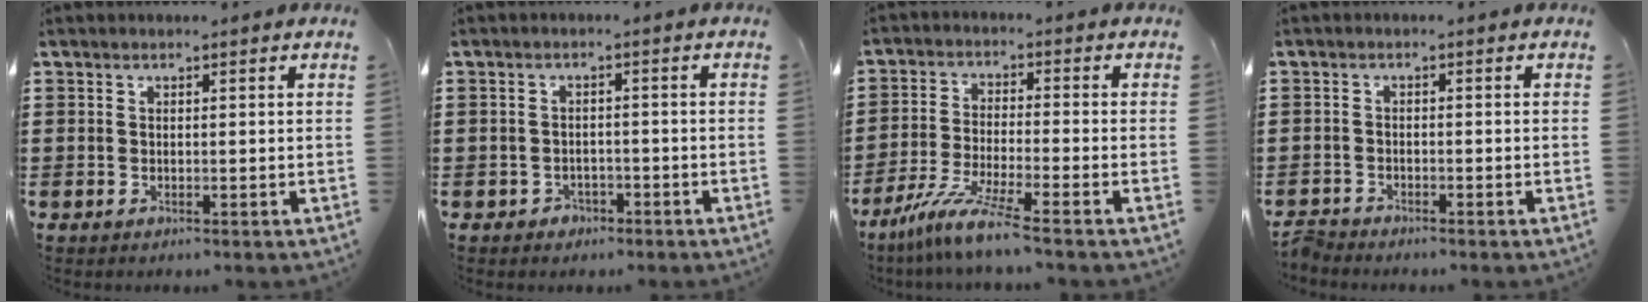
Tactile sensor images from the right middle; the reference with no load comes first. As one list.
[{"total": 1.7, "force": [-1.4, 1.0, 0.0], "torque": [-0.008, 0.002, -0.033]}, {"total": 7.4, "force": [-6.0, -0.3, 4.3], "torque": [-0.094, -0.019, -0.119]}, {"total": 2.1, "force": [-2.1, 0.1, 0.2], "torque": [-0.015, -0.004, -0.046]}]